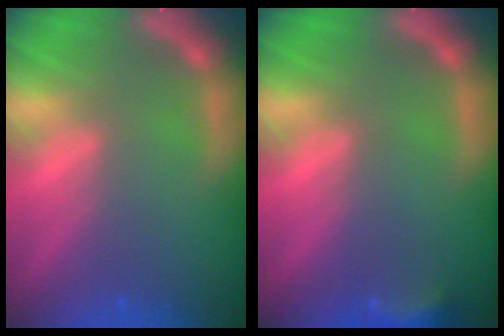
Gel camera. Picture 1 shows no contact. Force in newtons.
{"total": 3.0}